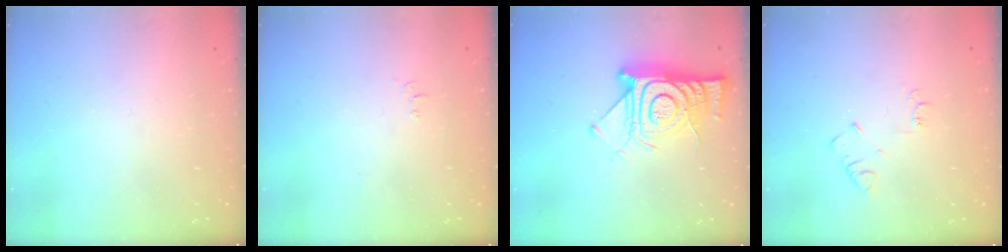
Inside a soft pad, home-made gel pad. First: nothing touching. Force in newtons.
{"total": 4.8, "press": 4.8, "slide": 0.7}
{"total": 15.0, "press": 14.9, "slide": 1.3}
{"total": 6.1, "press": 6.1, "slide": 0.7}